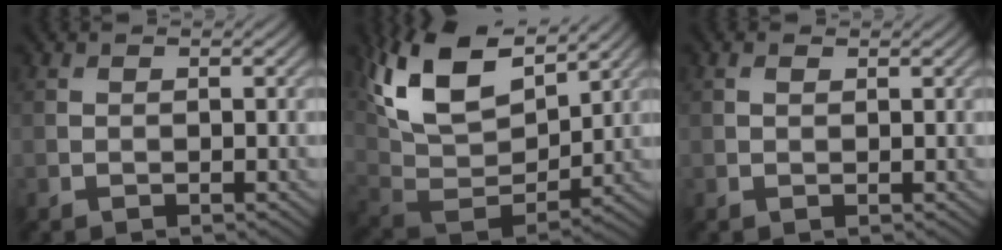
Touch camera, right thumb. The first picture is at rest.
{"total": 16.1, "force": [9.4, 7.9, 10.3], "torque": [-0.244, 0.033, 0.163]}
{"total": 0.8, "force": [0.4, 0.5, 0.5], "torque": [-0.010, 0.003, 0.005]}